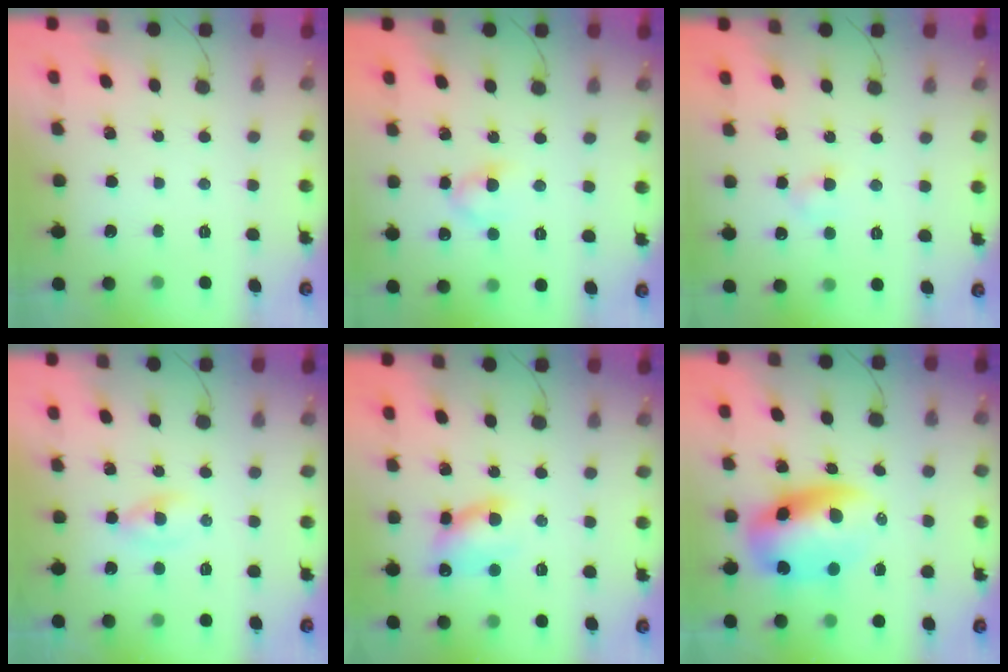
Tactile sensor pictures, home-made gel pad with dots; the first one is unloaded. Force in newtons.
{"total": 3.9, "press": 3.7, "slide": 1.2}
{"total": 2.8, "press": 2.6, "slide": 1.0}
{"total": 1.5, "press": 1.3, "slide": 0.8}
{"total": 8.8, "press": 8.7, "slide": 1.4}
{"total": 12.3, "press": 12.0, "slide": 2.9}